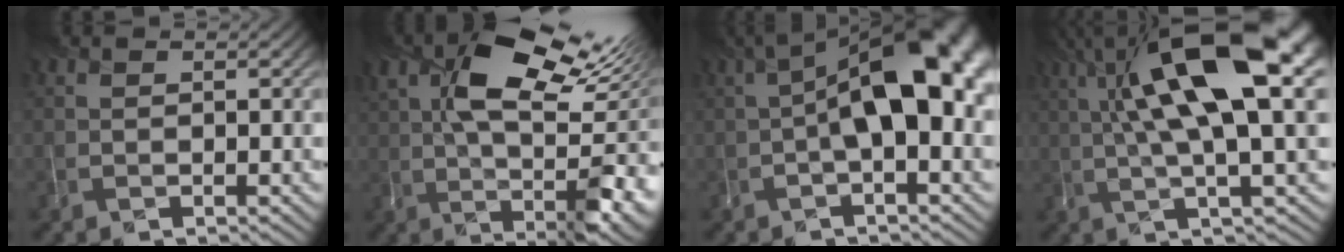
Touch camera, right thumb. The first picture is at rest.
{"total": 17.2, "force": [3.6, 7.7, 15.0], "torque": [-0.222, 0.021, 0.064]}
{"total": 13.6, "force": [0.1, 5.6, 12.4], "torque": [-0.184, 0.018, 0.003]}
{"total": 15.9, "force": [4.4, 4.4, 14.6], "torque": [-0.265, 0.012, 0.083]}